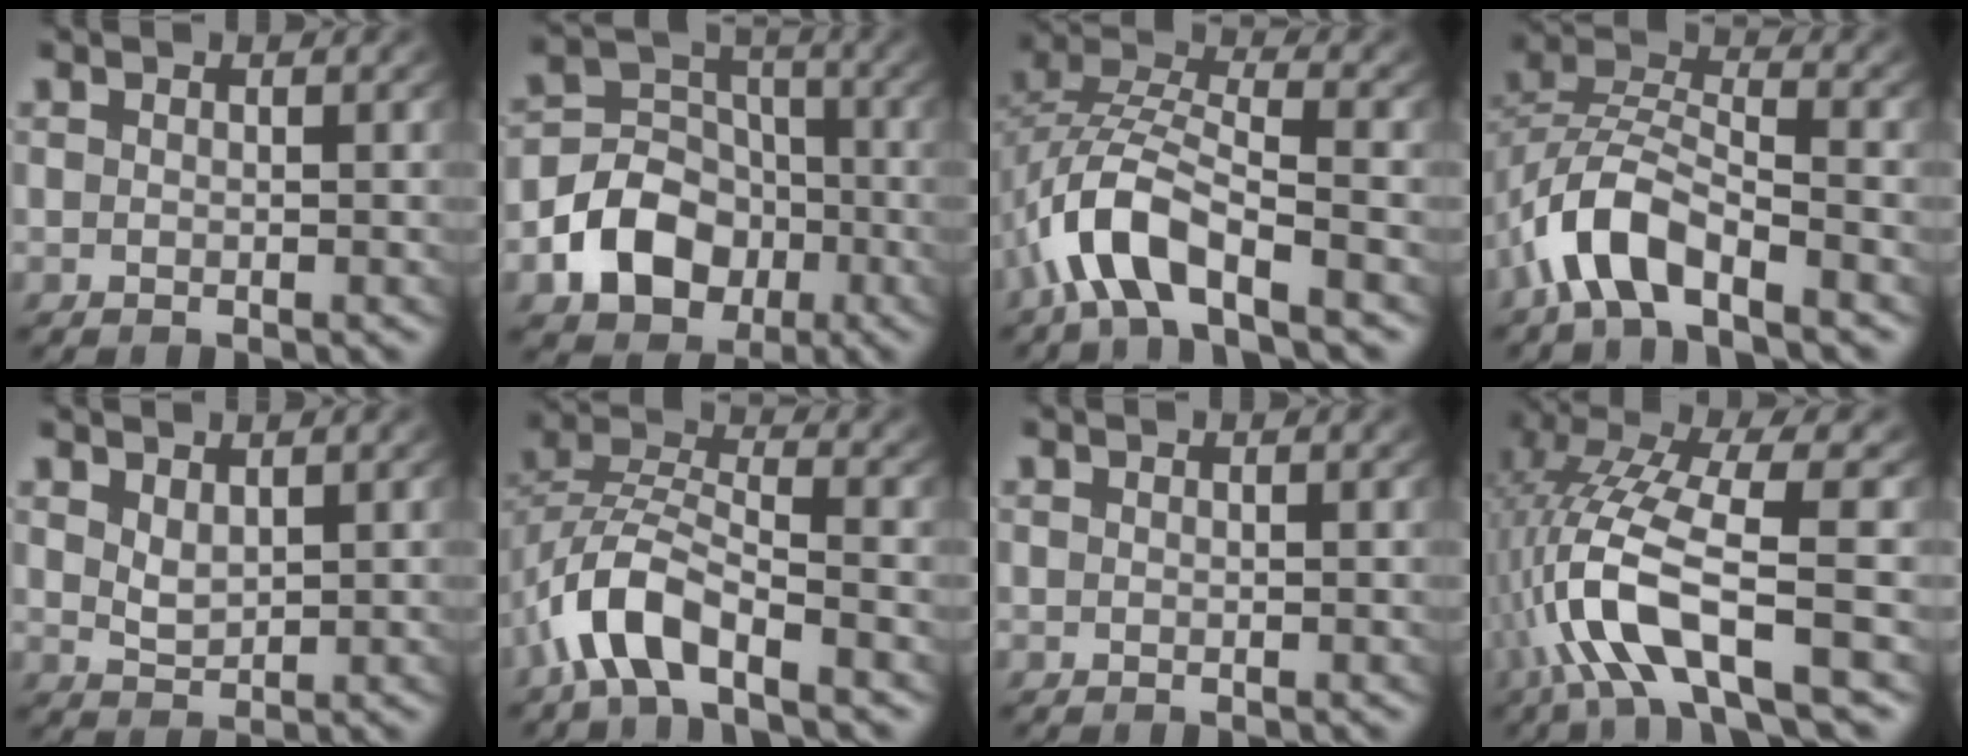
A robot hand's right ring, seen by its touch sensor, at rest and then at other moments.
{"total": 8.1, "force": [-3.1, 6.5, 3.6], "torque": [-0.055, -0.017, -0.051]}
{"total": 6.9, "force": [-1.7, 4.4, 5.1], "torque": [-0.129, -0.008, -0.034]}
{"total": 5.5, "force": [-2.2, 3.3, 3.7], "torque": [-0.094, -0.014, -0.042]}
{"total": 1.8, "force": [1.1, 0.8, 1.2], "torque": [-0.027, -0.015, 0.033]}
{"total": 5.5, "force": [-2.1, 3.3, 3.9], "torque": [-0.100, -0.014, -0.040]}
{"total": 0.0}
{"total": 8.9, "force": [-1.7, 4.3, 7.7], "torque": [-0.192, -0.028, -0.017]}